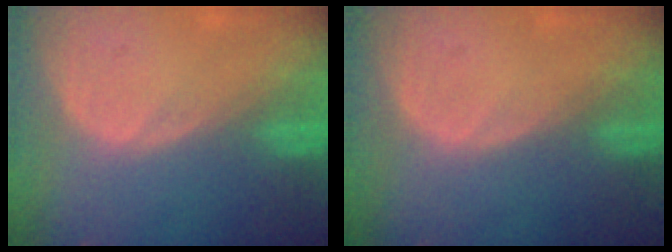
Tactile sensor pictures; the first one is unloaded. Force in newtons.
{"total": 0.0}